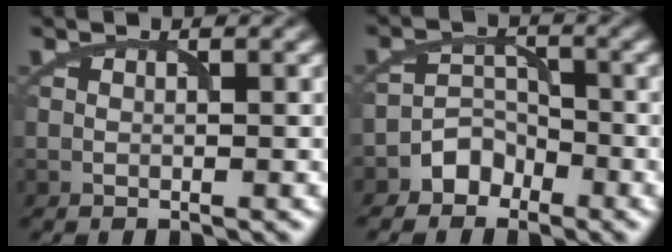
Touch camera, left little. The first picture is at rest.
{"total": 2.6, "force": [-2.0, 1.6, 0.1], "torque": [0.014, 0.011, -0.035]}